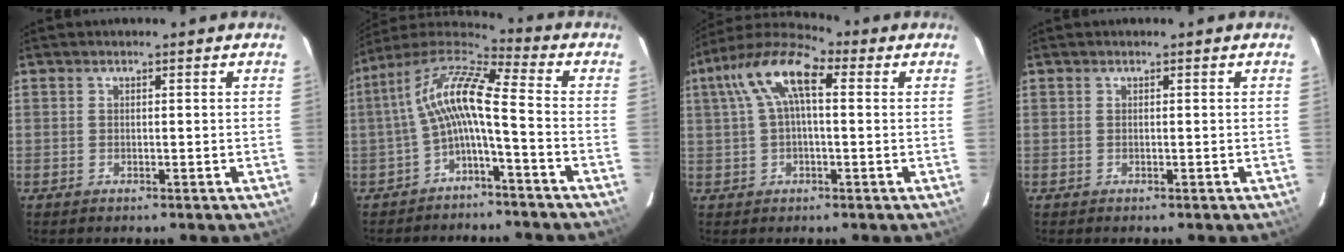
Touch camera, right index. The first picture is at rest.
{"total": 10.9, "force": [-2.1, 1.5, 10.6], "torque": [-0.221, 0.022, -0.047]}
{"total": 10.7, "force": [2.7, 4.4, 9.4], "torque": [-0.184, 0.034, 0.041]}
{"total": 0.0}